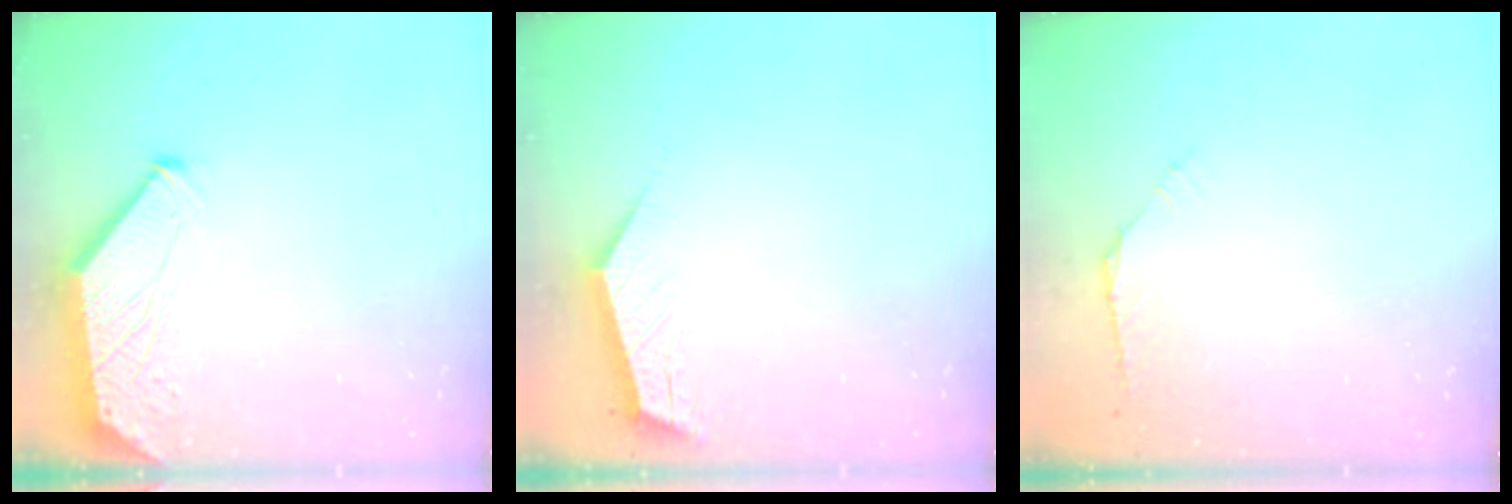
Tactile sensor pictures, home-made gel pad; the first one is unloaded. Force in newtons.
{"total": 2.4, "press": 2.4, "slide": 0.3}
{"total": 2.4, "press": 2.3, "slide": 0.7}